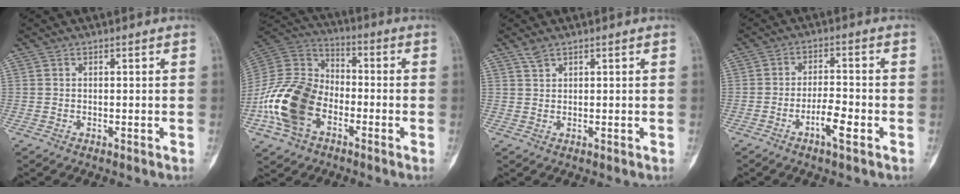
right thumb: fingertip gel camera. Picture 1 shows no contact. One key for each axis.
{"total": 17.9, "fx": -6.1, "fy": 12.2, "fz": 11.5, "tx": -0.220, "ty": 0.047, "tz": -0.122}
{"total": 1.6, "fx": 1.3, "fy": 0.6, "fz": 0.8, "tx": -0.015, "ty": 0.004, "tz": 0.027}
{"total": 5.7, "fx": -2.6, "fy": 1.6, "fz": 4.8, "tx": -0.085, "ty": 0.017, "tz": -0.047}